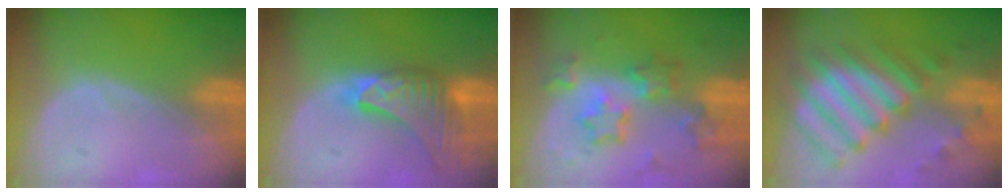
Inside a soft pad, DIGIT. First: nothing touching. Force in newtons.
{"total": 9.1, "press": 8.3, "slide": 3.8}
{"total": 8.5, "press": 7.5, "slide": 4.1}
{"total": 11.6, "press": 10.6, "slide": 4.9}